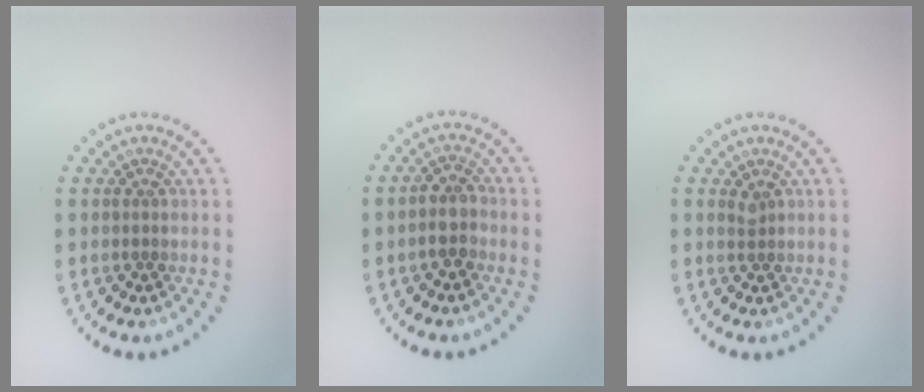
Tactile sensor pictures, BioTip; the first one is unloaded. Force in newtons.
{"total": 2.1, "press": 1.9, "slide": 1.0}
{"total": 0.9, "press": 0.6, "slide": 0.6}